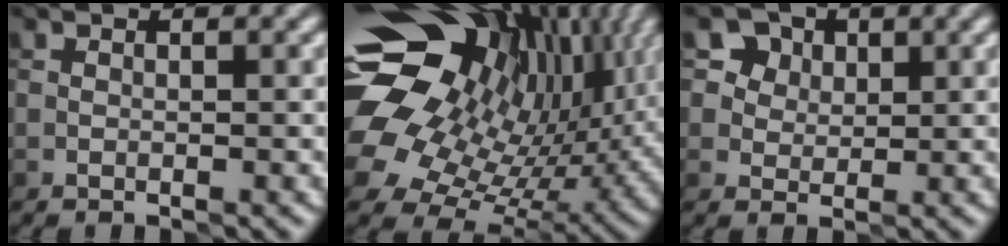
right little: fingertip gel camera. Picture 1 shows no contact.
{"total": 18.1, "force": [5.2, 12.6, 11.9], "torque": [-0.220, -0.001, 0.107]}
{"total": 7.9, "force": [4.5, 5.7, 3.0], "torque": [-0.063, 0.001, 0.071]}